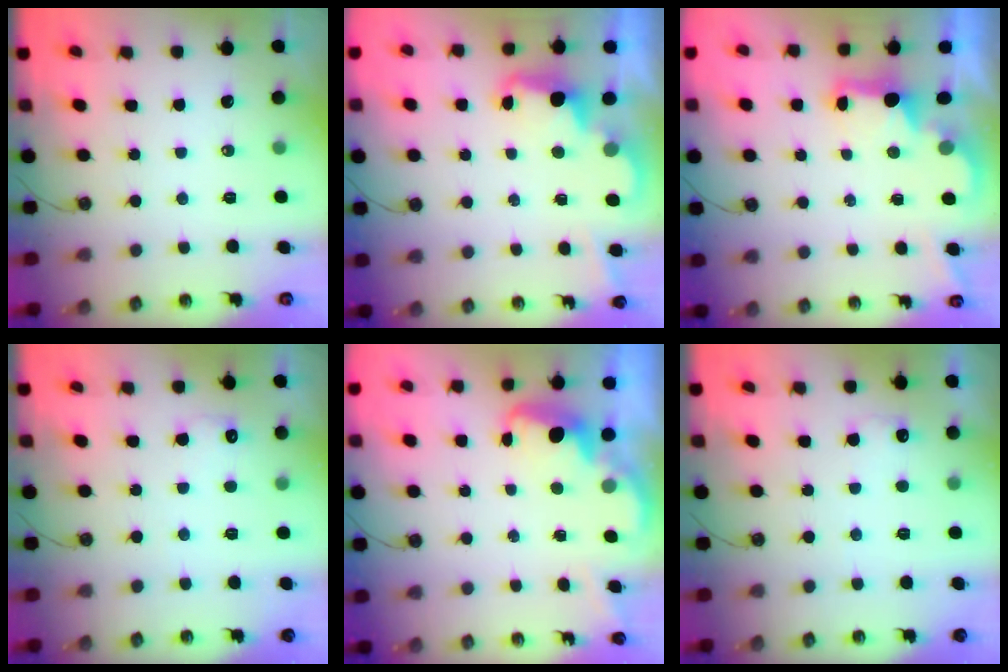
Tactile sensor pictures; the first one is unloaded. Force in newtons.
{"total": 2.5, "press": 2.4, "slide": 0.6}
{"total": 2.3, "press": 2.2, "slide": 0.8}
{"total": 5.3, "press": 5.2, "slide": 1.1}
{"total": 2.9, "press": 2.8, "slide": 0.8}
{"total": 6.4, "press": 6.3, "slide": 1.3}